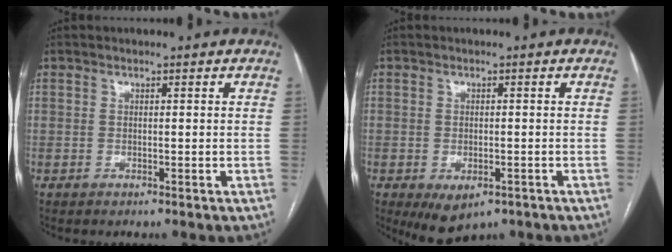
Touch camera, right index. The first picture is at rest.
{"total": 5.3, "force": [-2.8, 3.0, 3.4], "torque": [-0.054, -0.006, -0.030]}